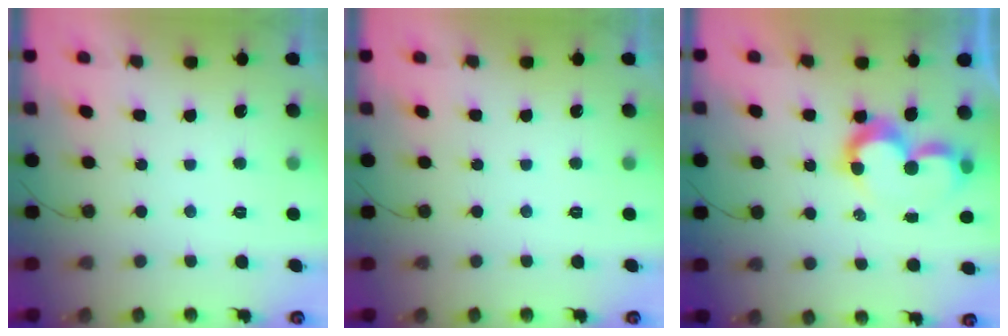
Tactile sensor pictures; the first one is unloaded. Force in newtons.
{"total": 0.0}
{"total": 7.6, "press": 7.5, "slide": 0.6}